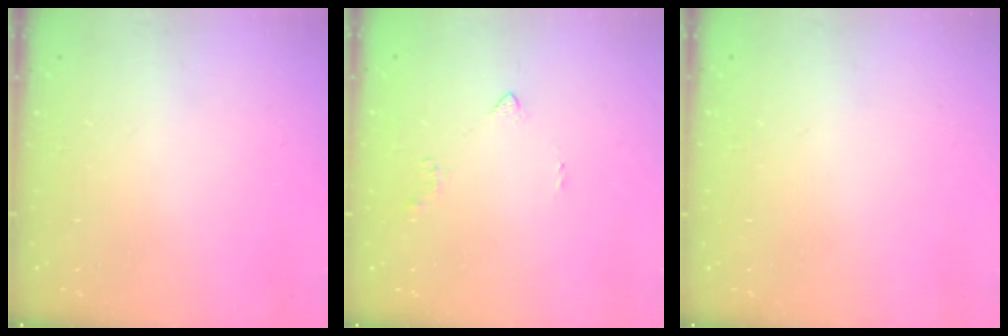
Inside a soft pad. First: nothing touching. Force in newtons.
{"total": 2.8, "press": 2.8, "slide": 0.6}
{"total": 2.1, "press": 2.1, "slide": 0.2}